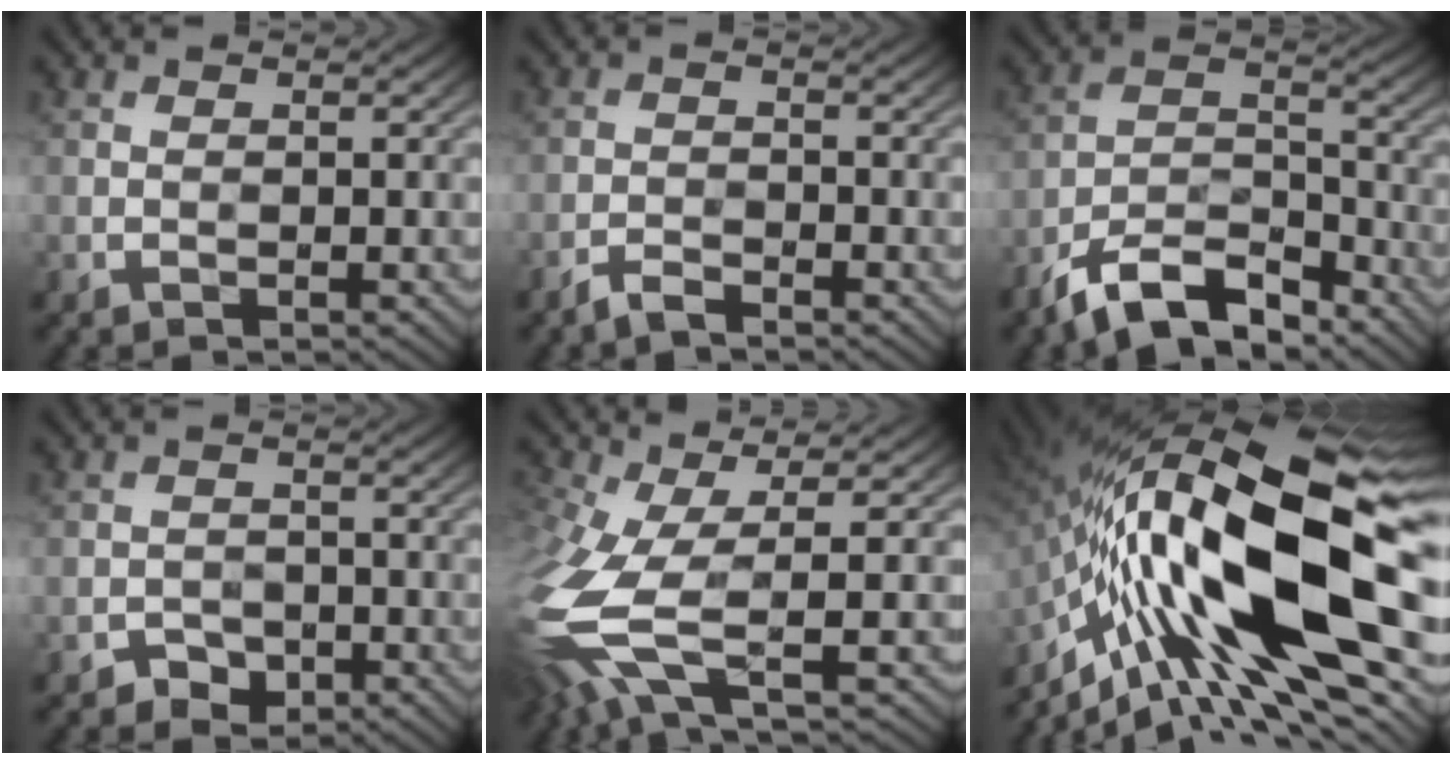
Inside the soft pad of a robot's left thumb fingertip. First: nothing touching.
{"total": 2.1, "force": [-2.0, 0.3, 0.7], "torque": [-0.016, -0.001, -0.042]}
{"total": 10.7, "force": [-8.1, 3.9, 5.7], "torque": [-0.098, 0.002, -0.167]}
{"total": 2.1, "force": [-1.5, 1.4, 0.2], "torque": [0.003, 0.002, -0.027]}
{"total": 10.6, "force": [-2.9, 3.8, 9.5], "torque": [-0.228, -0.025, -0.049]}
{"total": 21.7, "force": [-2.7, 8.3, 19.9], "torque": [-0.383, -0.005, -0.054]}